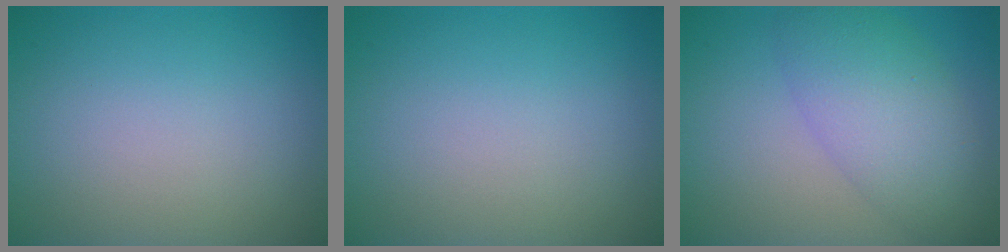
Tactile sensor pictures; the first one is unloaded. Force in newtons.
{"total": 0.0}
{"total": 5.9, "press": 5.9, "slide": 0.1}